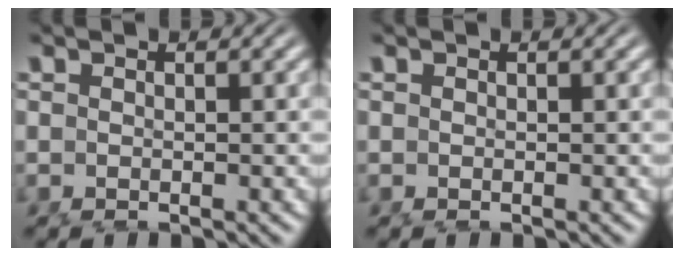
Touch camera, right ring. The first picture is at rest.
{"total": 0.0}